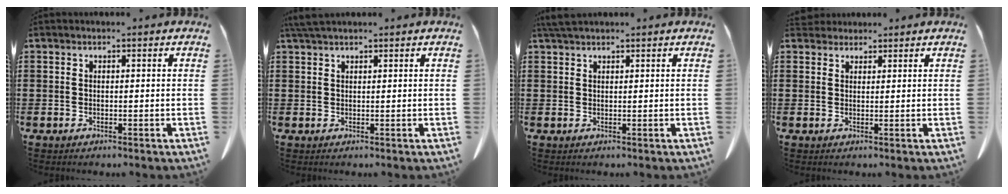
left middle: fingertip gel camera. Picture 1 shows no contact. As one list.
[{"total": 1.9, "force": [1.6, 0.2, 1.1], "torque": [-0.026, -0.001, 0.031]}, {"total": 1.9, "force": [1.6, 0.3, 1.0], "torque": [-0.024, 0.001, 0.031]}, {"total": 1.9, "force": [1.8, 0.7, 0.1], "torque": [-0.008, 0.003, 0.036]}]